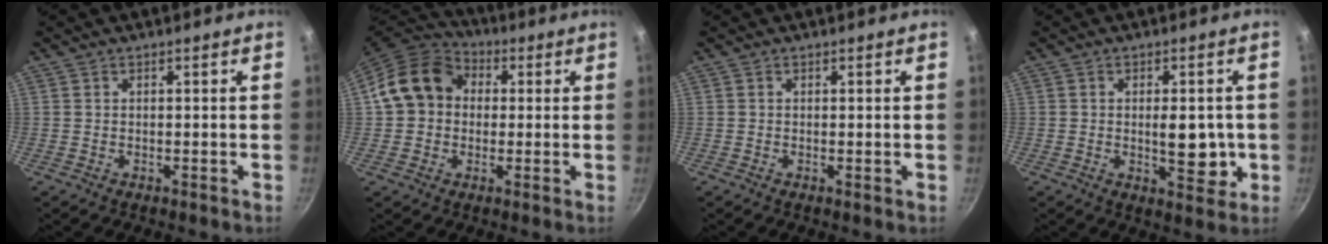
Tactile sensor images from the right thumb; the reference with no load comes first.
{"total": 13.5, "force": [1.7, 11.3, 7.2], "torque": [-0.098, 0.031, 0.012]}
{"total": 0.0}
{"total": 7.5, "force": [-0.5, 3.9, 6.4], "torque": [-0.060, -0.008, -0.003]}